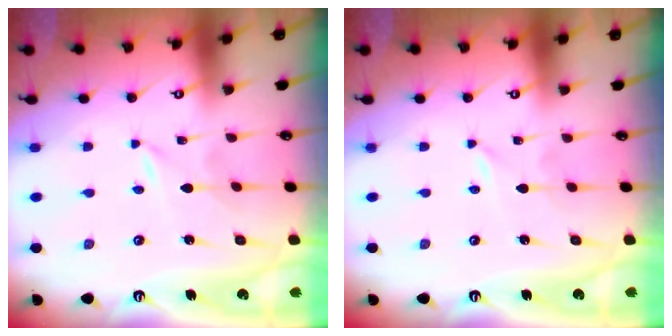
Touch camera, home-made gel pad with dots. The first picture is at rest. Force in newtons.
{"total": 0.0}